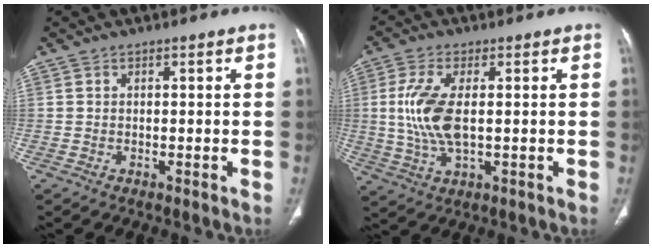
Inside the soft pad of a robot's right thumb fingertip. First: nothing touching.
{"total": 9.8, "force": [0.6, 4.2, 8.8], "torque": [-0.205, -0.006, 0.016]}